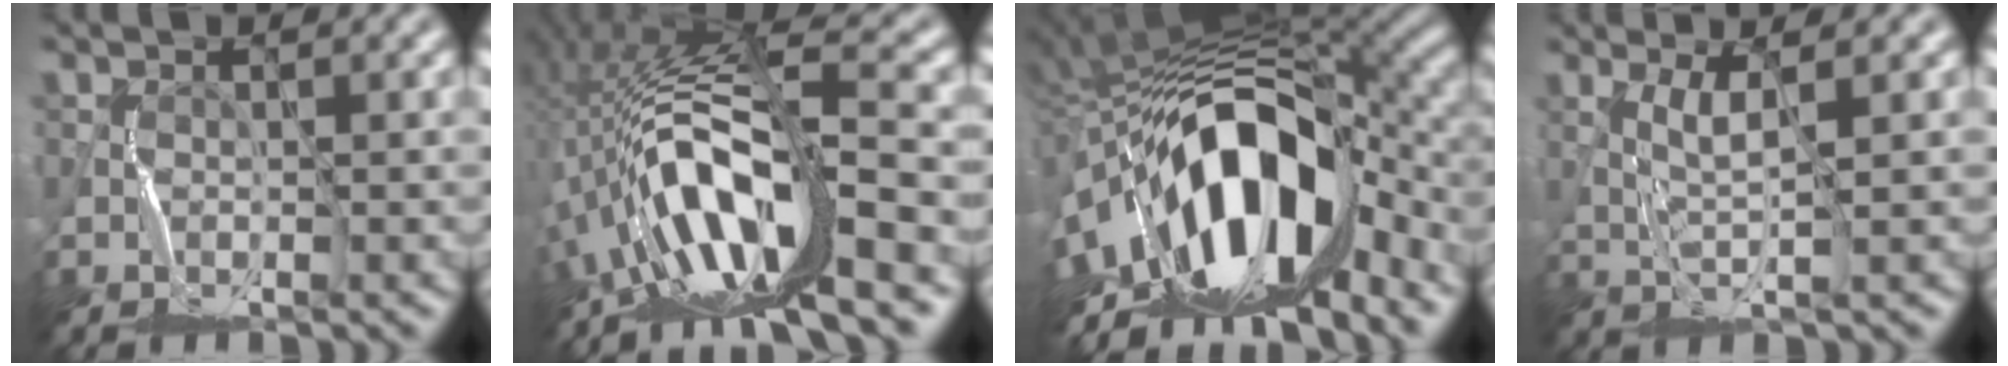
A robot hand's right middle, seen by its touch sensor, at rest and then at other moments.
{"total": 12.4, "force": [-5.5, 2.4, 10.9], "torque": [-0.196, 0.024, -0.094]}
{"total": 14.5, "force": [-4.7, 6.9, 11.9], "torque": [-0.187, 0.010, -0.084]}
{"total": 2.4, "force": [0.8, -0.6, 2.2], "torque": [-0.055, -0.002, 0.024]}